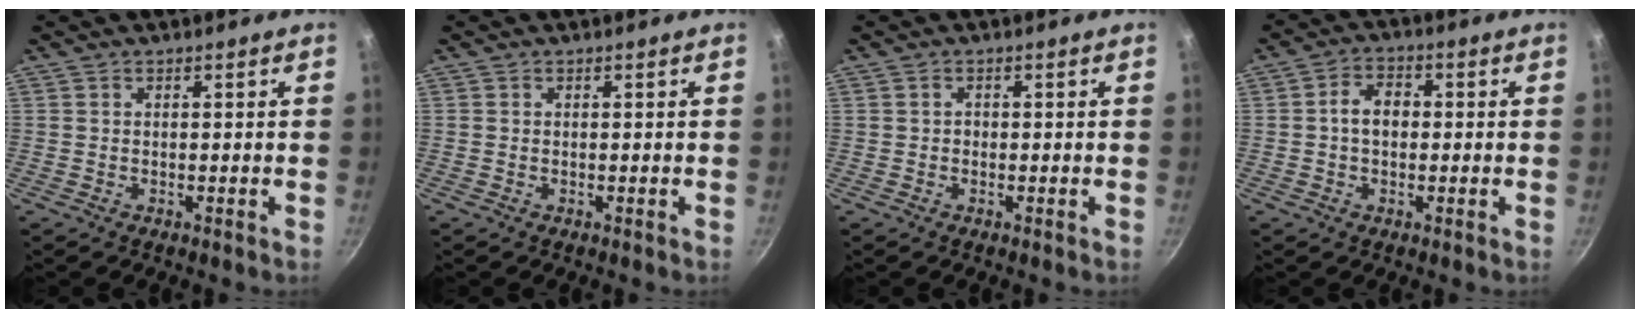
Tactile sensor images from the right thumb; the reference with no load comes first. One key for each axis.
{"total": 0.0}
{"total": 0.6, "fx": -0.3, "fy": 0.5, "fz": 0.2, "tx": -0.001, "ty": 0.001, "tz": -0.006}
{"total": 5.0, "fx": -0.1, "fy": 3.7, "fz": 3.4, "tx": -0.037, "ty": 0.017, "tz": -0.008}